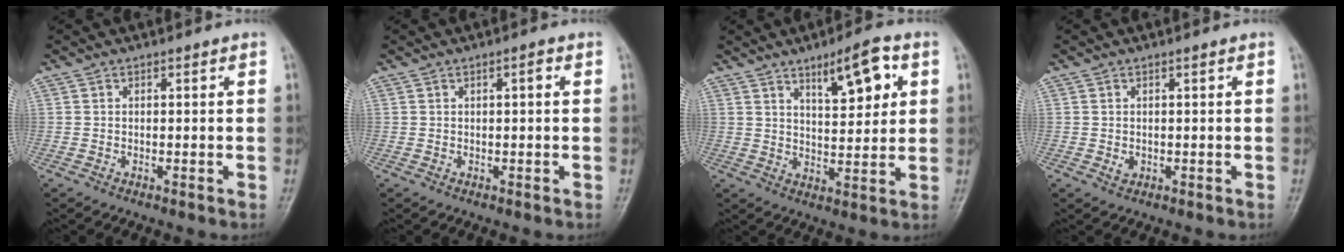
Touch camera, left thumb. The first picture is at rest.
{"total": 1.3, "force": [0.4, 0.3, 1.2], "torque": [-0.021, 0.003, 0.004]}
{"total": 9.5, "force": [4.4, 3.2, 7.8], "torque": [-0.100, -0.023, 0.068]}
{"total": 1.1, "force": [0.1, 0.8, 0.7], "torque": [-0.005, 0.000, 0.005]}